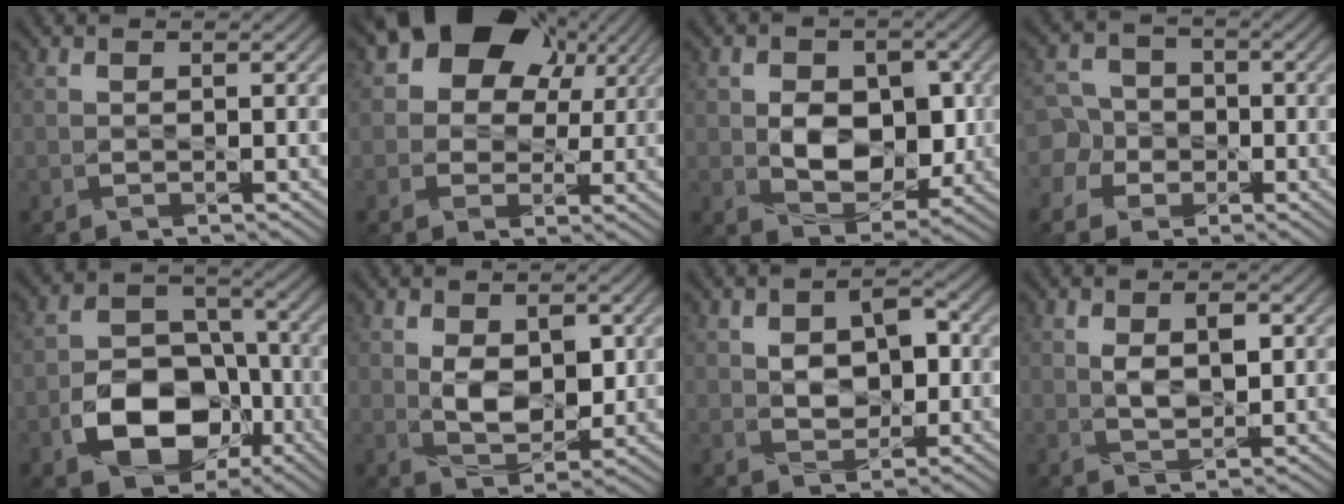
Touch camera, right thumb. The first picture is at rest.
{"total": 12.4, "force": [5.5, 8.9, 6.7], "torque": [-0.118, 0.019, 0.080]}
{"total": 7.9, "force": [-0.2, 5.5, 5.7], "torque": [-0.098, -0.007, -0.004]}
{"total": 6.9, "force": [-1.8, 6.4, 1.7], "torque": [-0.058, 0.003, -0.059]}
{"total": 11.8, "force": [-4.3, 8.3, 7.2], "torque": [-0.133, -0.014, -0.081]}
{"total": 6.1, "force": [0.7, 3.7, 4.8], "torque": [-0.087, -0.008, 0.019]}
{"total": 5.2, "force": [0.5, 3.4, 3.9], "torque": [-0.063, 0.000, 0.005]}
{"total": 3.9, "force": [0.7, 2.1, 3.2], "torque": [-0.064, -0.004, 0.016]}